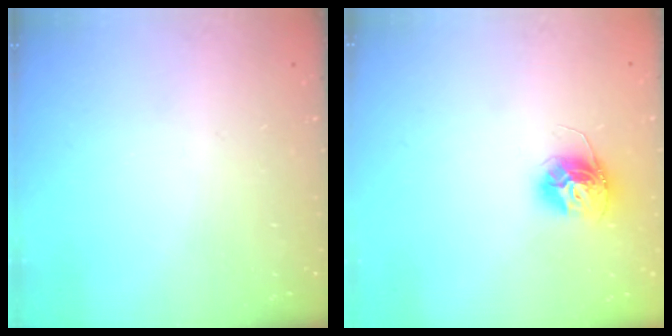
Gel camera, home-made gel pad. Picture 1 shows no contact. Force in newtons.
{"total": 11.9, "press": 11.9, "slide": 1.0}